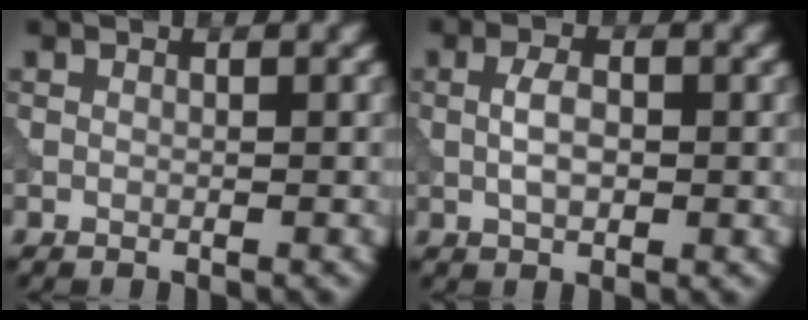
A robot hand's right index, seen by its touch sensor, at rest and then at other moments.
{"total": 2.5, "force": [-0.2, 1.3, 2.2], "torque": [-0.046, 0.000, -0.005]}